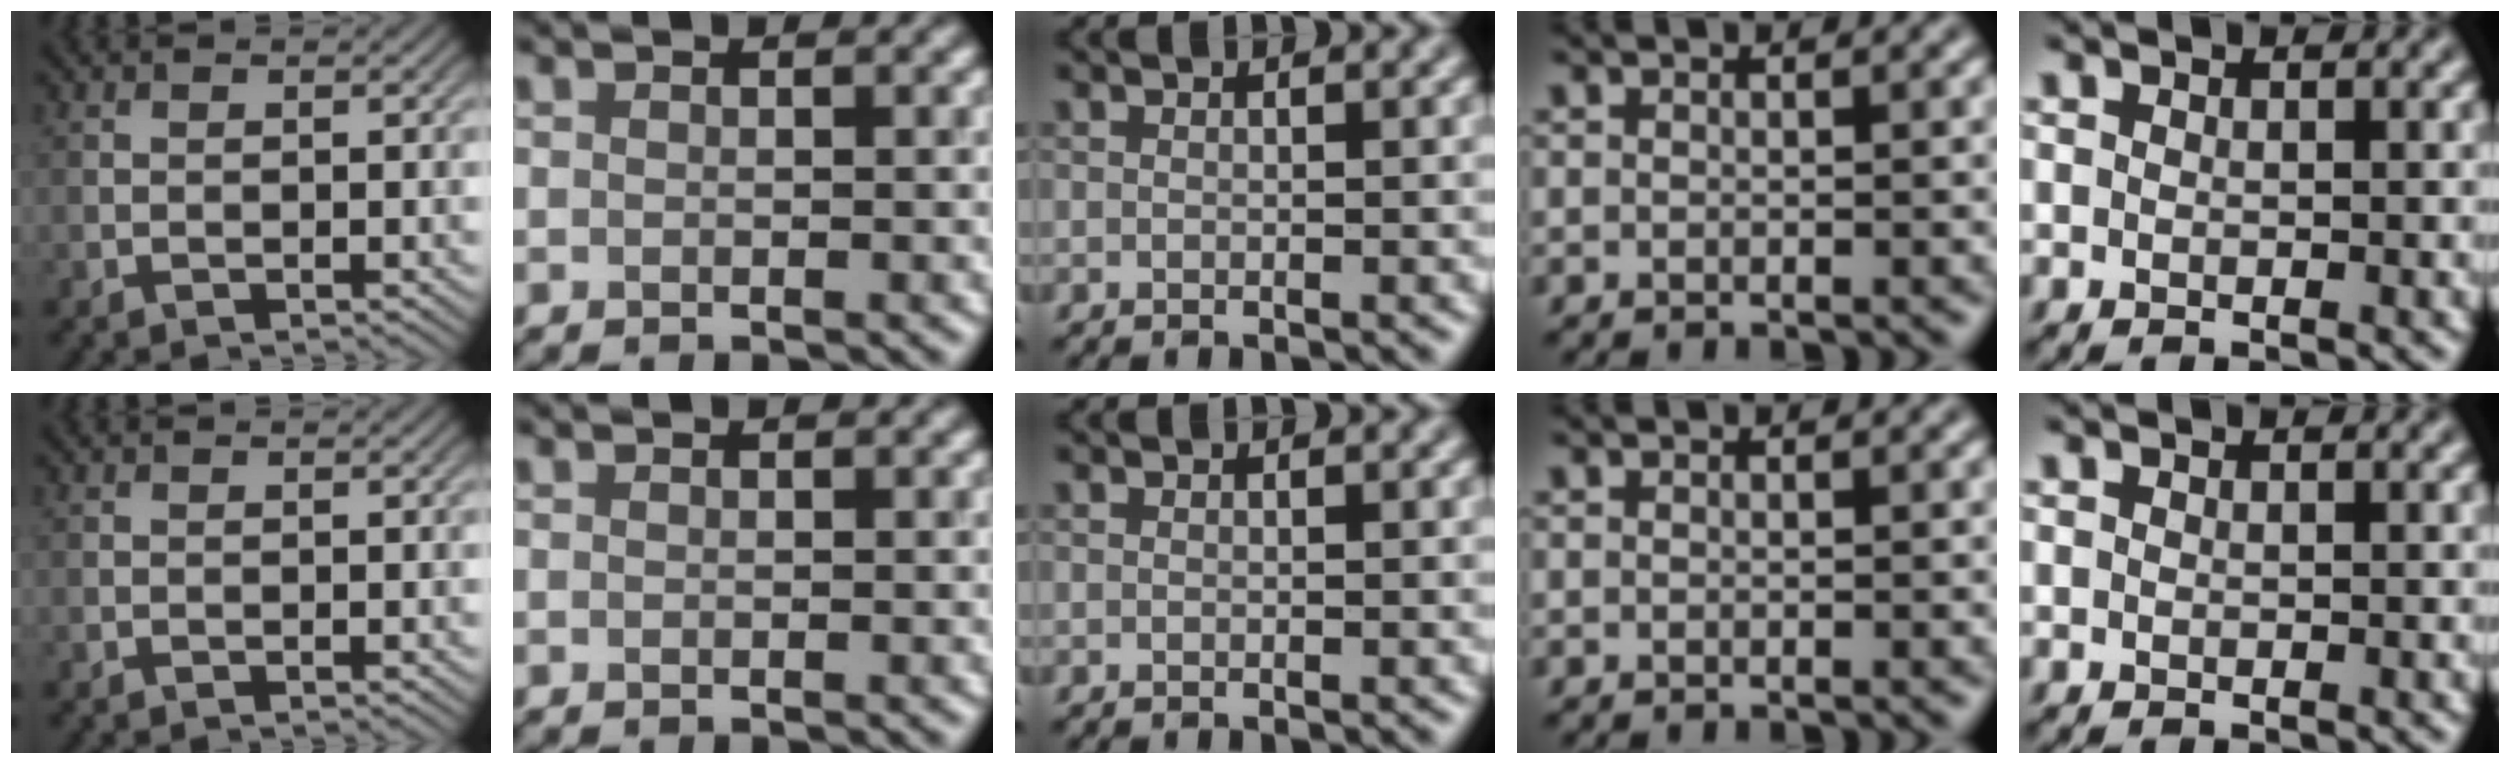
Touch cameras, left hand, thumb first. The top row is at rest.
{}